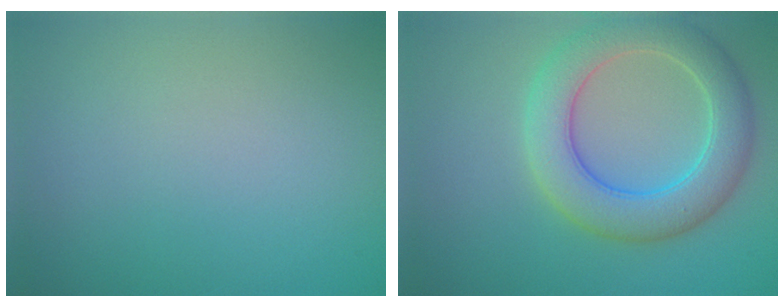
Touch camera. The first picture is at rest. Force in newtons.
{"total": 6.3, "press": 6.3, "slide": 0.3}